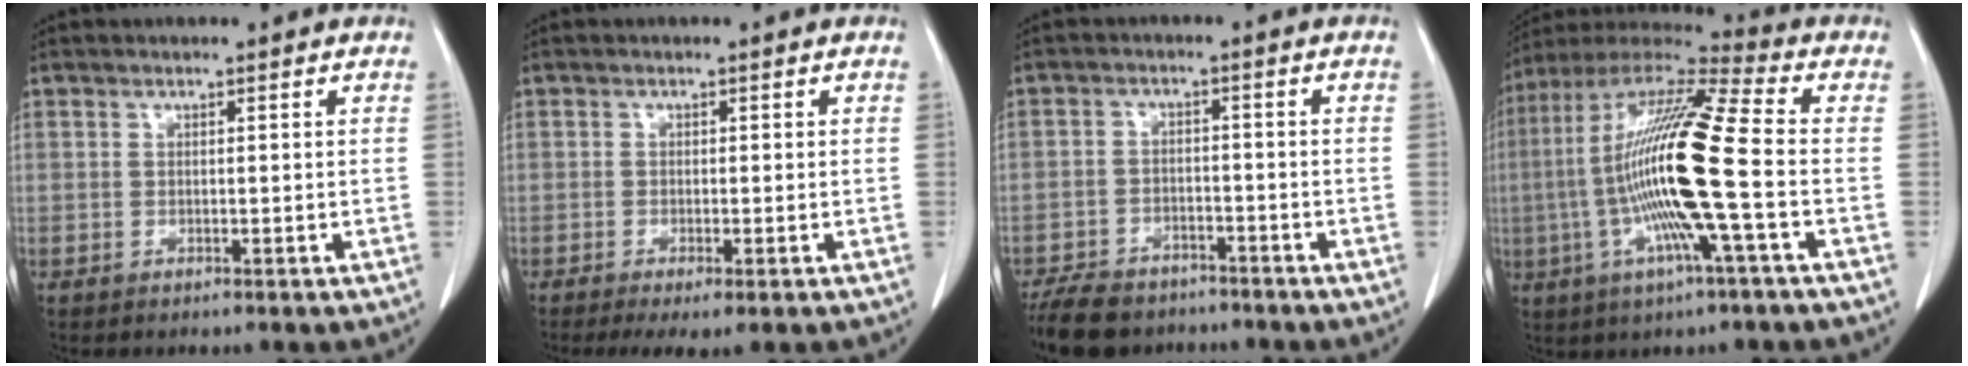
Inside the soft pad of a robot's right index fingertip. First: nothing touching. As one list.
[{"total": 3.6, "force": [-2.1, 0.8, 2.7], "torque": [-0.048, -0.013, -0.033]}, {"total": 11.1, "force": [-9.1, 4.7, 4.1], "torque": [-0.078, -0.010, -0.140]}, {"total": 19.1, "force": [-2.9, 0.6, 18.9], "torque": [-0.376, -0.002, -0.067]}]